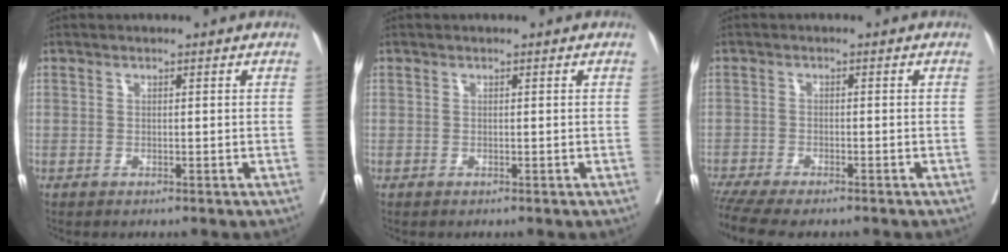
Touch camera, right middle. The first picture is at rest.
{"total": 0.0}
{"total": 9.0, "force": [-7.6, 1.8, 4.6], "torque": [-0.080, -0.007, -0.120]}